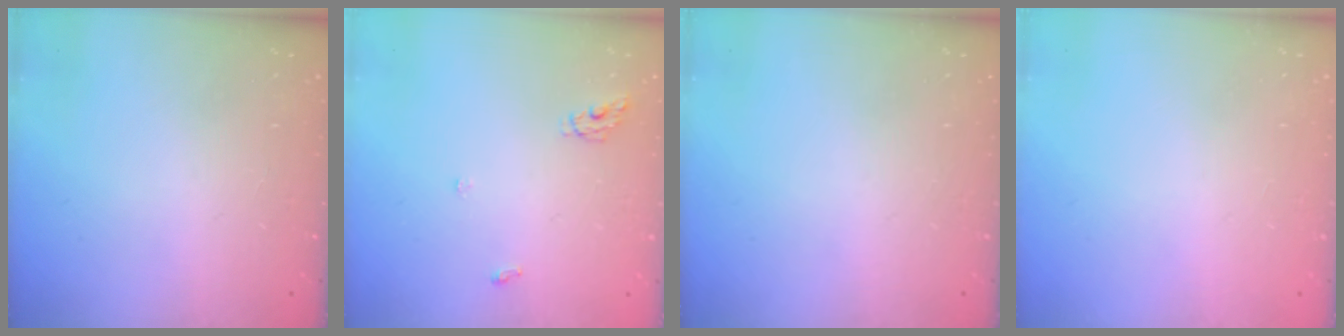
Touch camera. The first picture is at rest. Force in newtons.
{"total": 4.4, "press": 4.4, "slide": 0.3}
{"total": 0.0}
{"total": 1.1, "press": 0.8, "slide": 0.7}